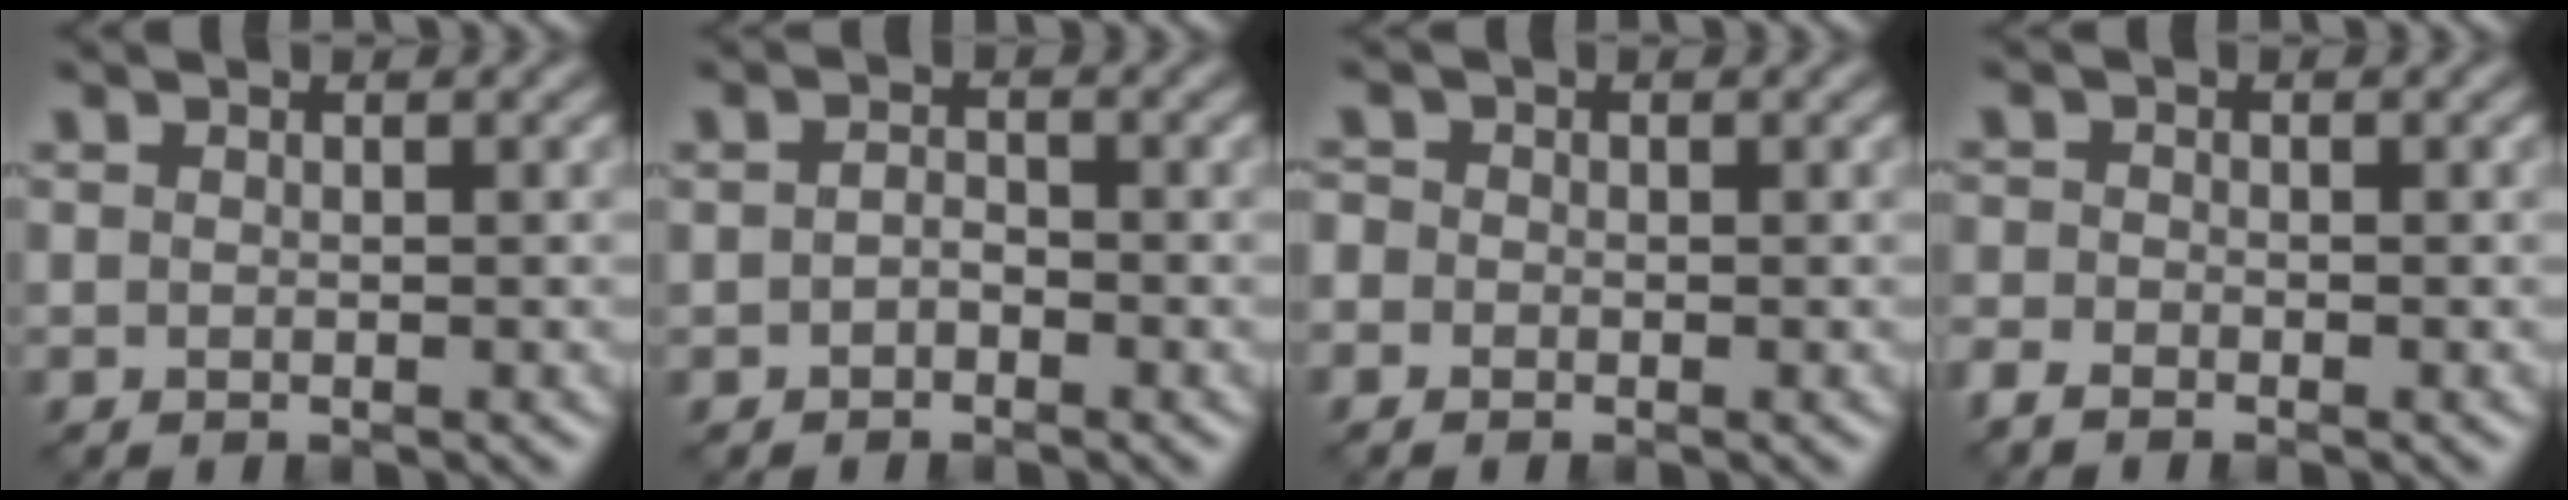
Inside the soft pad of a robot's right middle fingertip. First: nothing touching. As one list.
[{"total": 1.0, "force": [-0.5, 0.6, 0.6], "torque": [-0.015, 0.007, -0.011]}, {"total": 1.1, "force": [-0.5, 1.0, 0.2], "torque": [0.003, 0.005, -0.013]}, {"total": 1.7, "force": [-1.4, 0.7, 0.7], "torque": [-0.017, 0.002, -0.036]}]